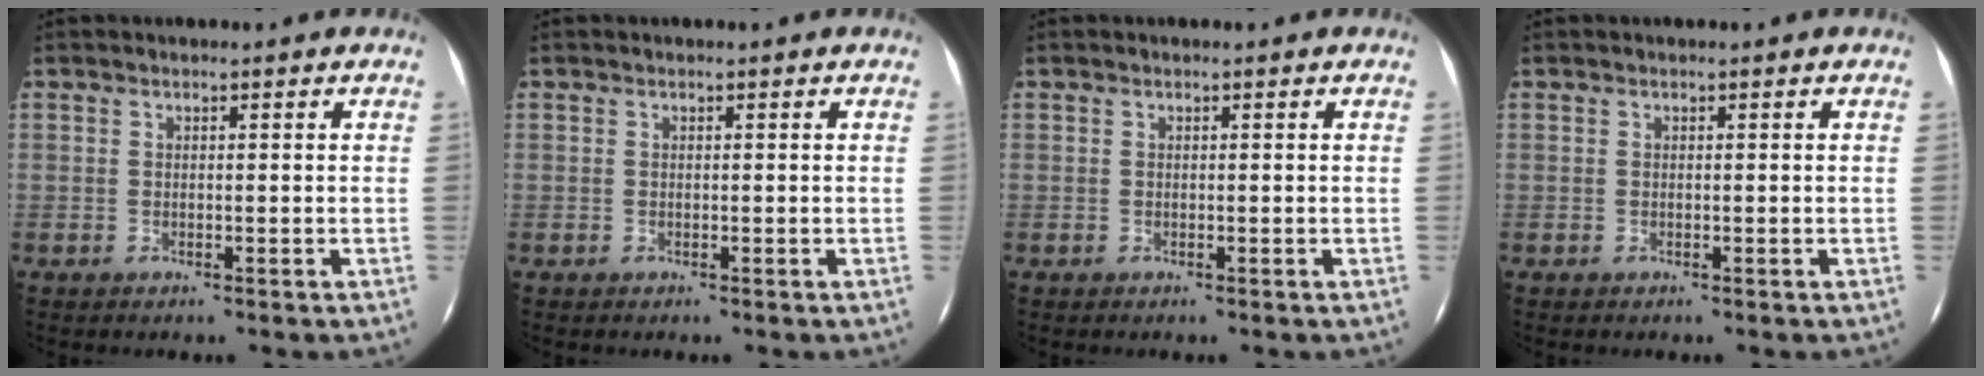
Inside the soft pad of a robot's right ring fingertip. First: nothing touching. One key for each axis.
{"total": 0.0}
{"total": 0.0}
{"total": 0.0}